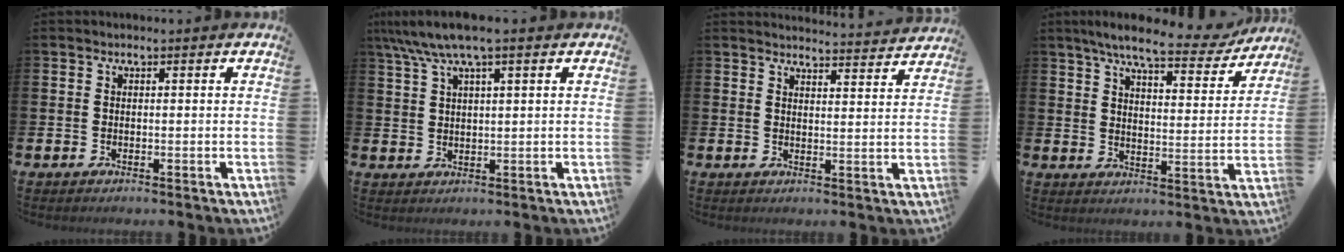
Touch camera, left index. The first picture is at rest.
{"total": 5.7, "force": [4.1, 0.7, 3.9], "torque": [-0.086, -0.004, 0.074]}
{"total": 3.9, "force": [3.9, -0.2, 0.1], "torque": [0.001, -0.034, 0.067]}
{"total": 8.2, "force": [7.1, 1.3, 3.9], "torque": [-0.076, -0.037, 0.117]}